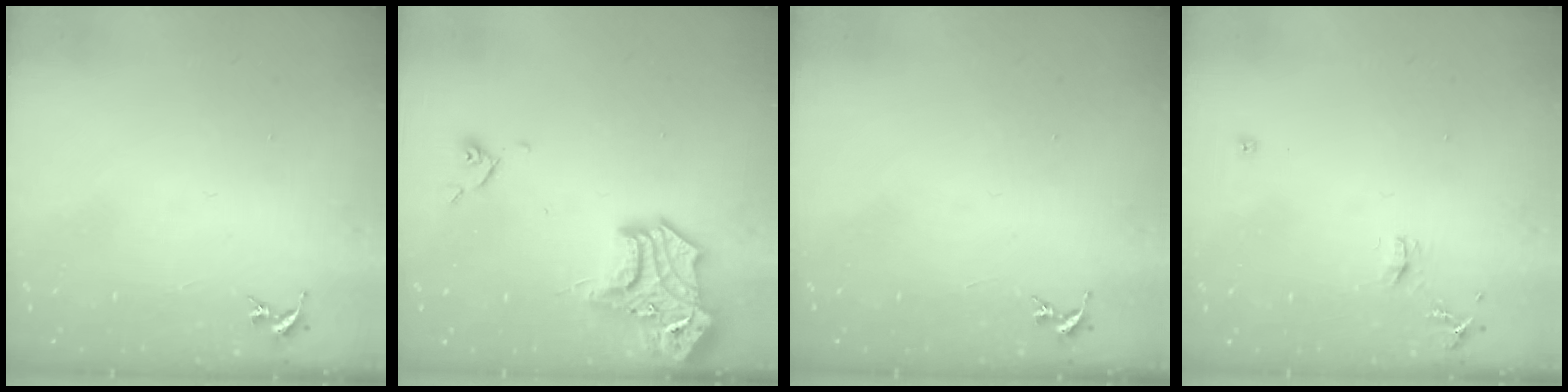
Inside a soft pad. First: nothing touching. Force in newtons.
{"total": 17.6, "press": 17.4, "slide": 2.2}
{"total": 0.0}
{"total": 6.9, "press": 6.9, "slide": 0.9}